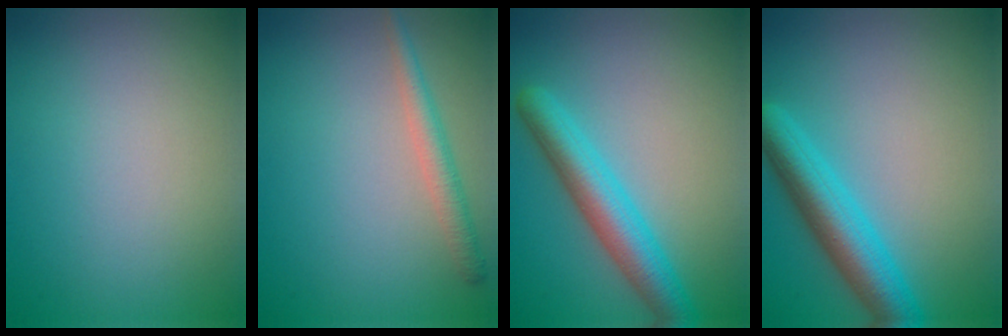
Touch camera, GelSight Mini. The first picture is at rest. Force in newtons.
{"total": 2.3, "press": 2.3, "slide": 0.1}
{"total": 5.0, "press": 5.0, "slide": 0.2}
{"total": 5.6, "press": 5.6, "slide": 0.3}